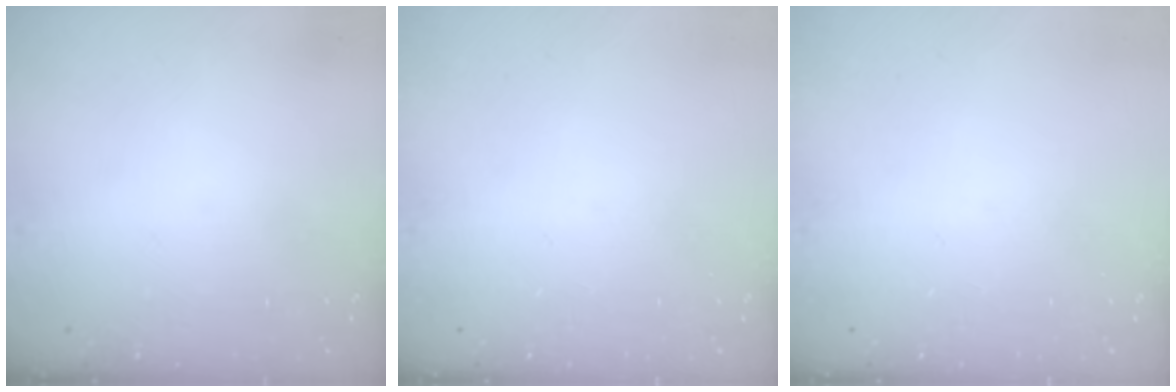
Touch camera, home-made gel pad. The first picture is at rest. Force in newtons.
{"total": 0.0}
{"total": 0.0}